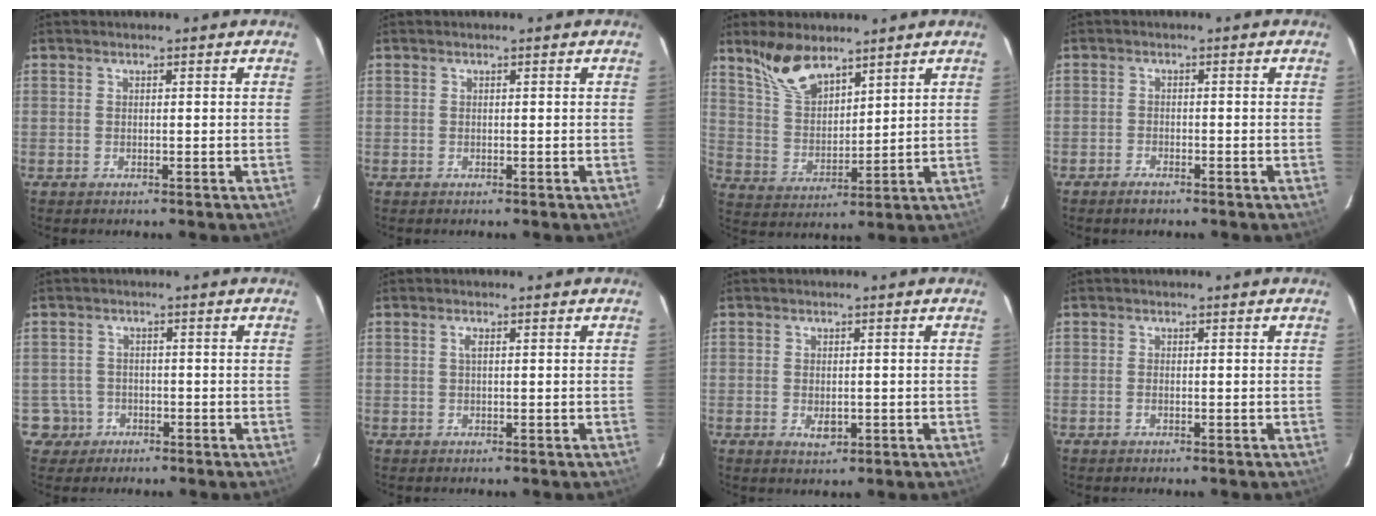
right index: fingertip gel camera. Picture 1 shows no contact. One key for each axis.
{"total": 0.0}
{"total": 9.8, "fx": 7.4, "fy": 4.0, "fz": 5.1, "tx": -0.097, "ty": 0.011, "tz": 0.156}
{"total": 2.1, "fx": -1.7, "fy": 0.8, "fz": 0.9, "tx": -0.026, "ty": 0.001, "tz": -0.034}
{"total": 4.0, "fx": -1.5, "fy": 3.7, "fz": -0.2, "tx": -0.001, "ty": 0.019, "tz": -0.026}
{"total": 0.9, "fx": 0.2, "fy": 0.2, "fz": 0.8, "tx": -0.018, "ty": 0.002, "tz": 0.002}
{"total": 2.8, "fx": -0.7, "fy": 1.8, "fz": 2.1, "tx": -0.036, "ty": -0.006, "tz": -0.008}
{"total": 0.7, "fx": -0.3, "fy": 0.3, "fz": 0.5, "tx": -0.014, "ty": -0.001, "tz": -0.005}